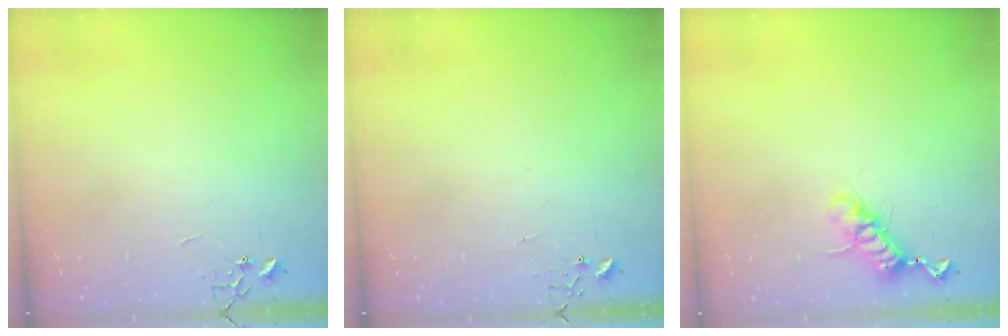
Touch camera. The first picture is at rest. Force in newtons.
{"total": 4.2, "press": 4.2, "slide": 0.3}
{"total": 11.0, "press": 10.9, "slide": 1.1}